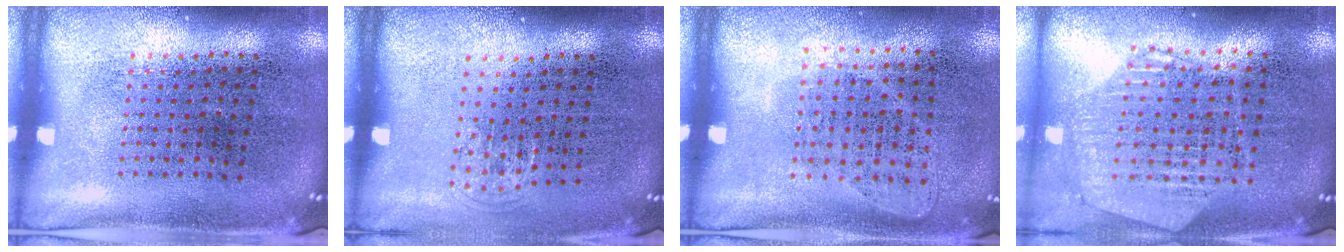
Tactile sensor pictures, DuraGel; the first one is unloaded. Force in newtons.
{"total": 0.7, "press": 0.5, "slide": 0.4}
{"total": 1.0, "press": 0.8, "slide": 0.5}
{"total": 1.1, "press": 1.1, "slide": 0.2}